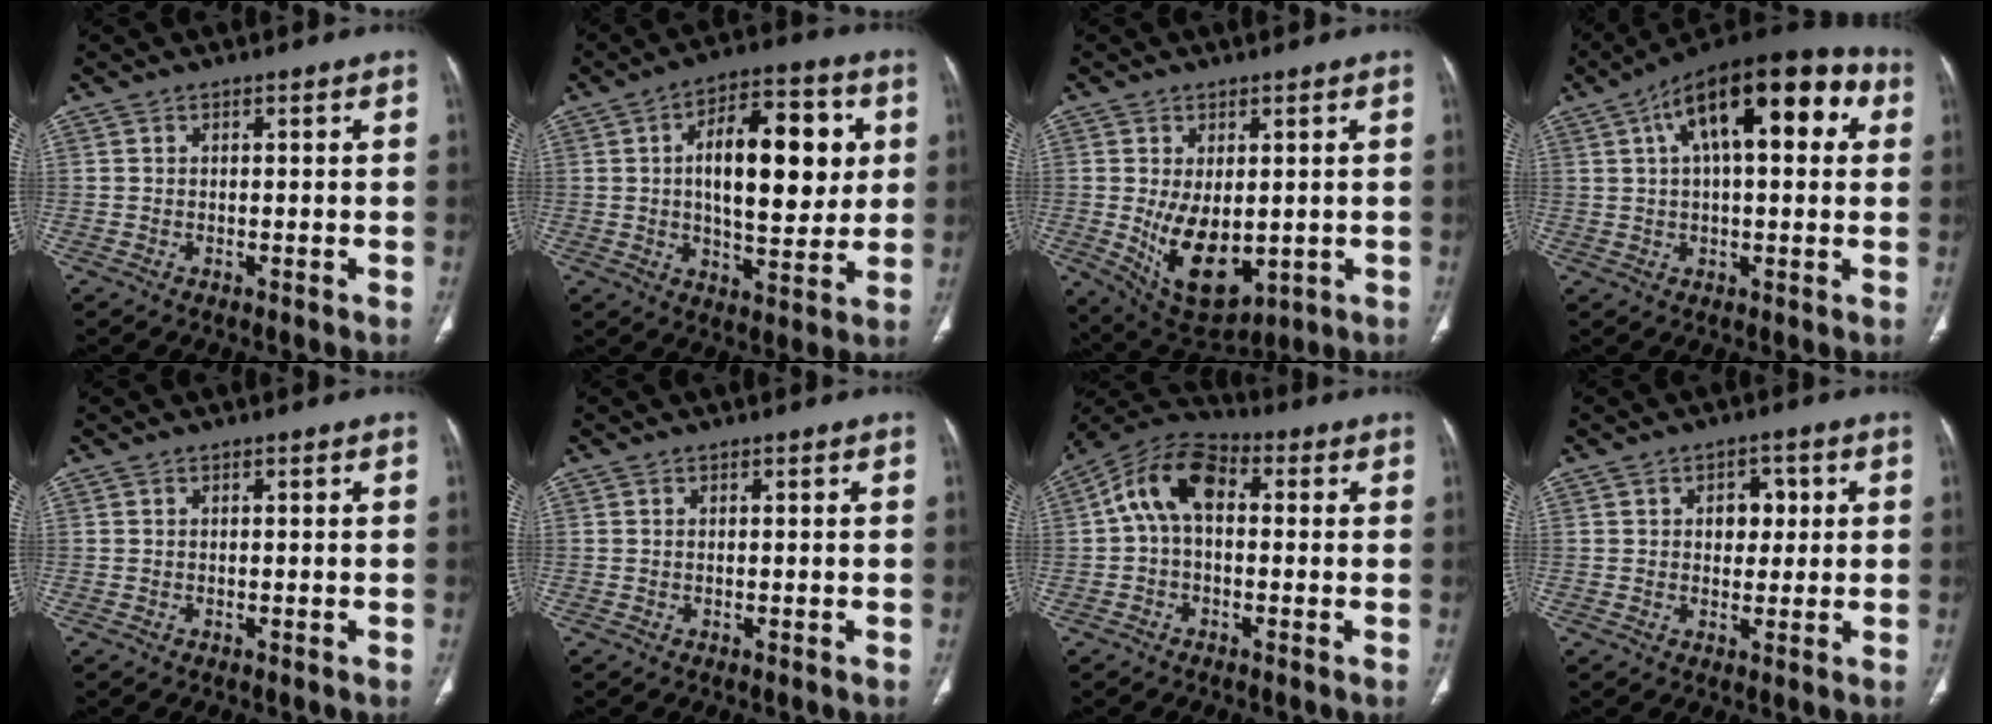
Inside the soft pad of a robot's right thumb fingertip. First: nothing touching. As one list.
[{"total": 18.5, "force": [3.3, 8.6, 16.1], "torque": [-0.210, 0.006, 0.048]}, {"total": 11.7, "force": [-1.0, 6.7, 9.5], "torque": [-0.143, -0.017, 0.013]}, {"total": 20.7, "force": [6.6, 8.8, 17.5], "torque": [-0.252, 0.035, 0.095]}, {"total": 0.0}, {"total": 0.0}, {"total": 10.8, "force": [1.2, 6.8, 8.3], "torque": [-0.141, 0.032, 0.007]}, {"total": 4.9, "force": [1.1, 3.5, 3.2], "torque": [-0.016, -0.001, 0.014]}]